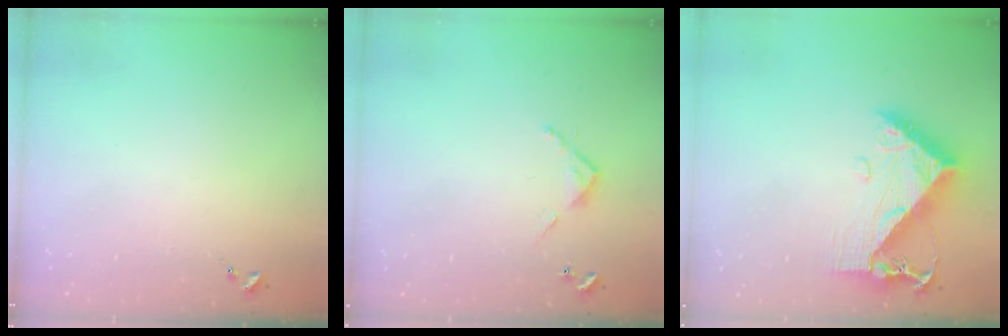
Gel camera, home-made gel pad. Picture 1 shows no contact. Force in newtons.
{"total": 3.7, "press": 3.7, "slide": 0.2}
{"total": 10.2, "press": 10.2, "slide": 1.0}